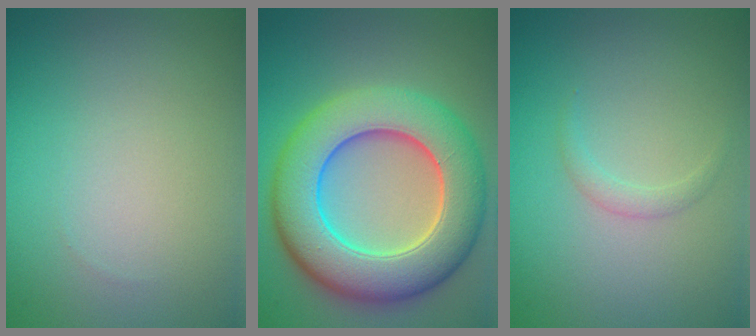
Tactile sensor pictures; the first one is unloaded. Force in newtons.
{"total": 10.7, "press": 10.7, "slide": 0.2}
{"total": 1.0, "press": 1.0, "slide": 0.2}